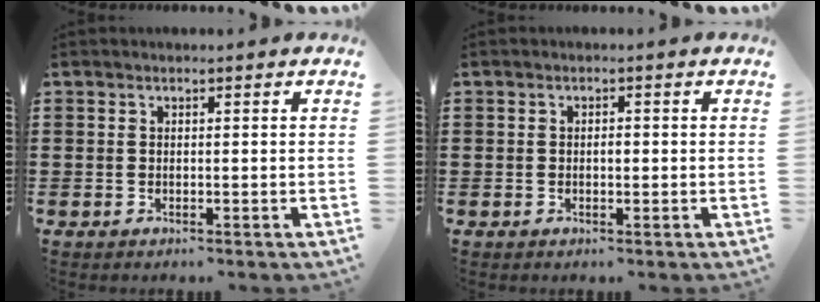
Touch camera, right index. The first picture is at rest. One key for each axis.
{"total": 1.1, "fx": -0.1, "fy": 0.5, "fz": 1.0, "tx": -0.020, "ty": 0.000, "tz": -0.003}